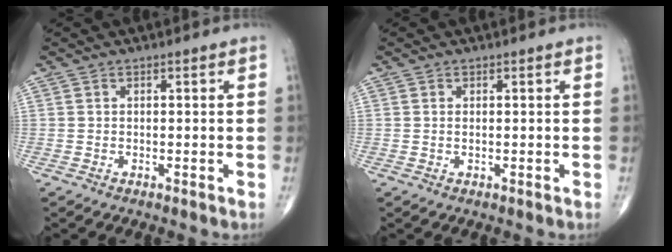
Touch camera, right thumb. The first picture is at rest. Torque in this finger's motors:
{"motor_torque": [-0.28, 0.13, -0.20, 0.02, -0.05]}